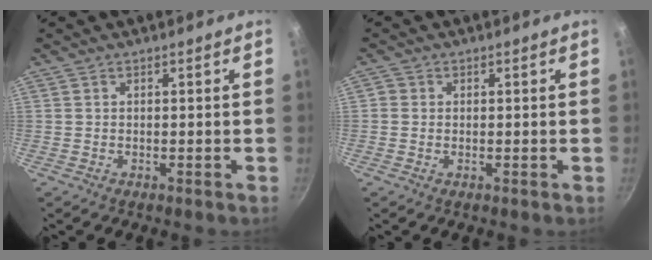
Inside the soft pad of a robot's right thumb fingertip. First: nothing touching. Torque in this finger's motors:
{"motor_torque": [-0.11, 0.17, 0.22, -0.28, -0.01]}